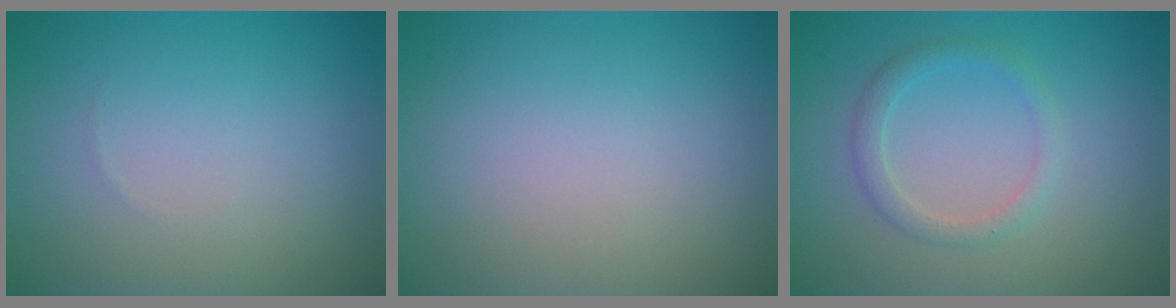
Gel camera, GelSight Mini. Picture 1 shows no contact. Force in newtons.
{"total": 0.0}
{"total": 1.9, "press": 1.9, "slide": 0.1}